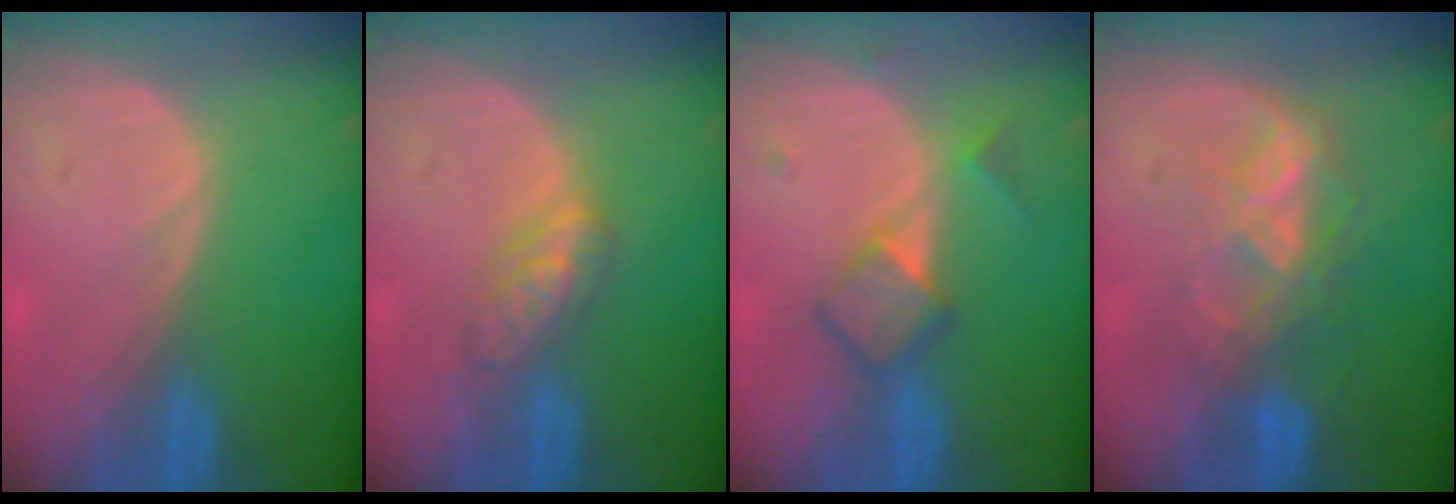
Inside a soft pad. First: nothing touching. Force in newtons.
{"total": 4.7, "press": 4.5, "slide": 1.3}
{"total": 4.9, "press": 4.7, "slide": 1.4}
{"total": 6.6, "press": 6.4, "slide": 1.6}